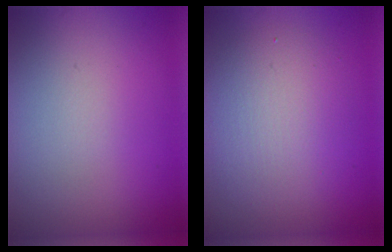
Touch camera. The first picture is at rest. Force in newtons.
{"total": 4.8, "press": 4.8, "slide": 0.1}